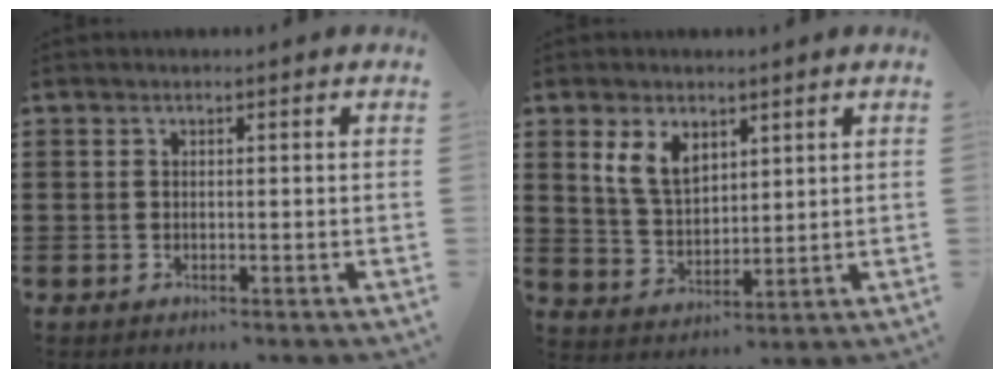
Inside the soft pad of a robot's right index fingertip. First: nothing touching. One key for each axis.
{"total": 6.1, "fx": 3.1, "fy": 3.7, "fz": 3.8, "tx": -0.089, "ty": 0.010, "tz": 0.058}